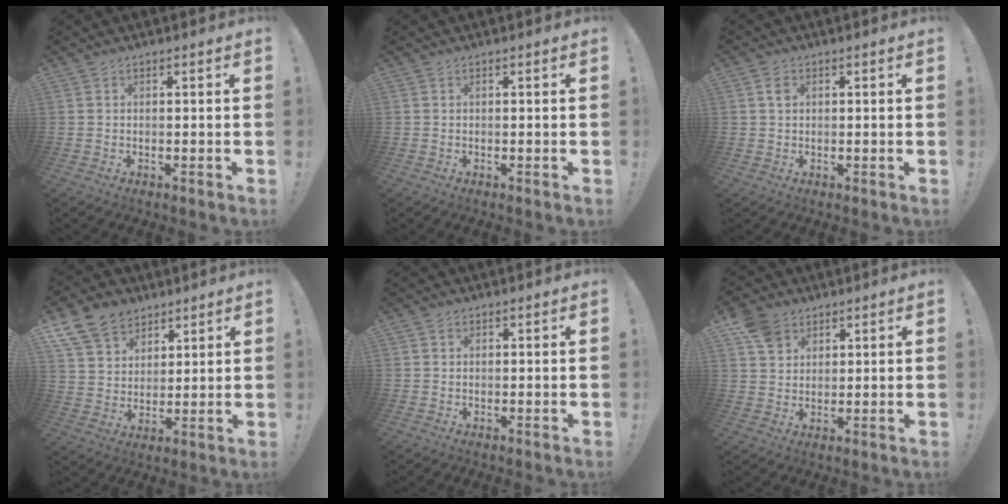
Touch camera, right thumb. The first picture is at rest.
{"total": 0.0}
{"total": 2.5, "force": [0.6, 2.2, 1.0], "torque": [-0.002, -0.003, 0.008]}
{"total": 12.6, "force": [8.2, 8.7, 4.0], "torque": [-0.075, -0.054, 0.163]}
{"total": 0.8, "force": [0.5, 0.6, 0.0], "torque": [0.004, -0.001, 0.008]}
{"total": 7.4, "force": [4.4, 5.4, 2.6], "torque": [-0.031, -0.024, 0.087]}